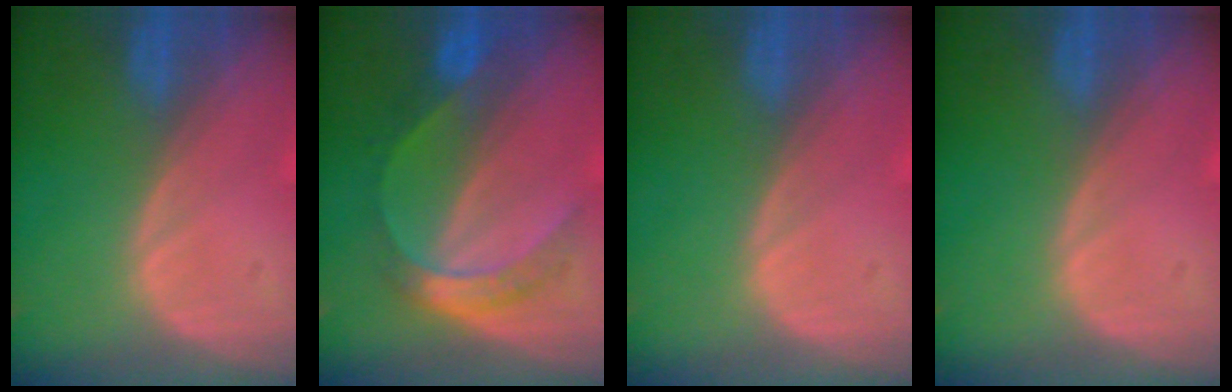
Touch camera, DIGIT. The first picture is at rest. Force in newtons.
{"total": 5.9, "press": 5.9, "slide": 0.2}
{"total": 0.0}
{"total": 0.0}